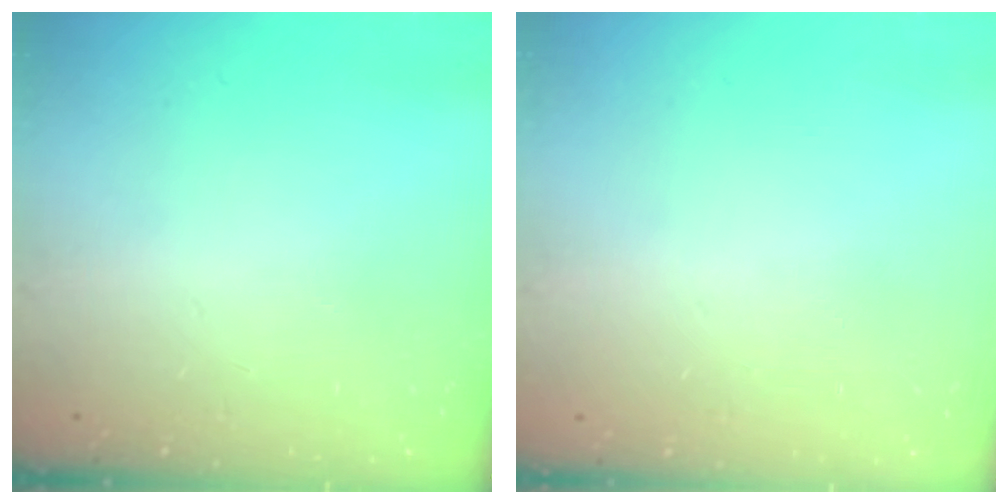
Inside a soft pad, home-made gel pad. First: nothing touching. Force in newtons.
{"total": 0.0}